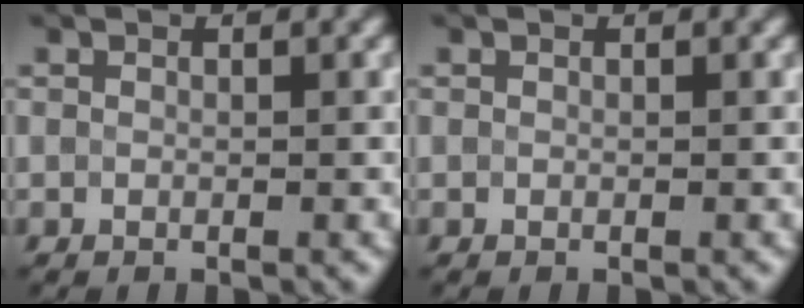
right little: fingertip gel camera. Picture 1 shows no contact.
{"total": 0.0}